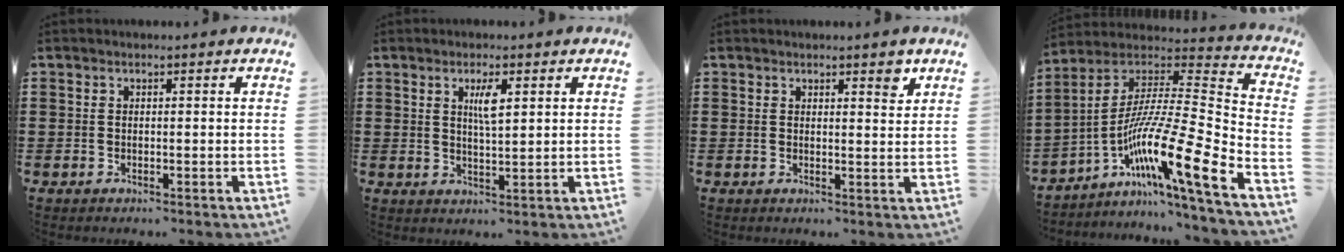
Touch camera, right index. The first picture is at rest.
{"total": 3.3, "force": [1.2, 0.8, 2.9], "torque": [-0.054, 0.001, 0.017]}
{"total": 2.5, "force": [2.0, 0.8, 1.3], "torque": [-0.012, -0.001, 0.032]}
{"total": 15.5, "force": [-7.8, 0.5, 13.4], "torque": [-0.248, -0.030, -0.148]}